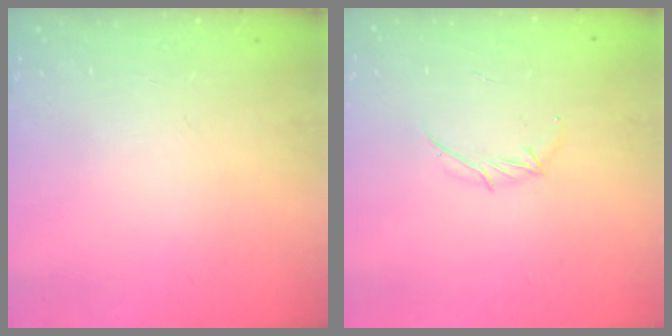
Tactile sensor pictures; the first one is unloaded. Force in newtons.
{"total": 3.9, "press": 3.8, "slide": 0.8}